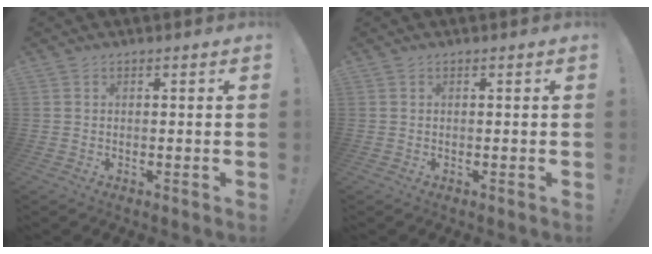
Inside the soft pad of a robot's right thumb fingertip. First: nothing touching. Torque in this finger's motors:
{"motor_torque": [0.00, 0.00, -0.08, 0.08, 0.00]}